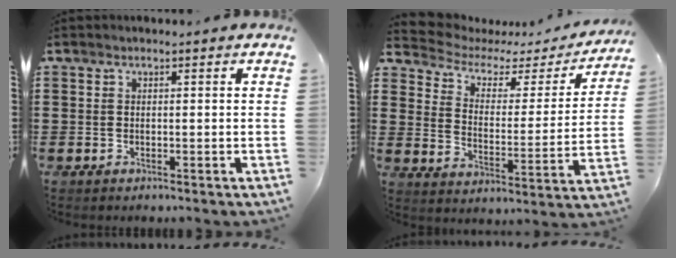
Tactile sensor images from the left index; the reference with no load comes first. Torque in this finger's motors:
{"motor_torque": [2.14, 0.00, 0.16, 0.00]}